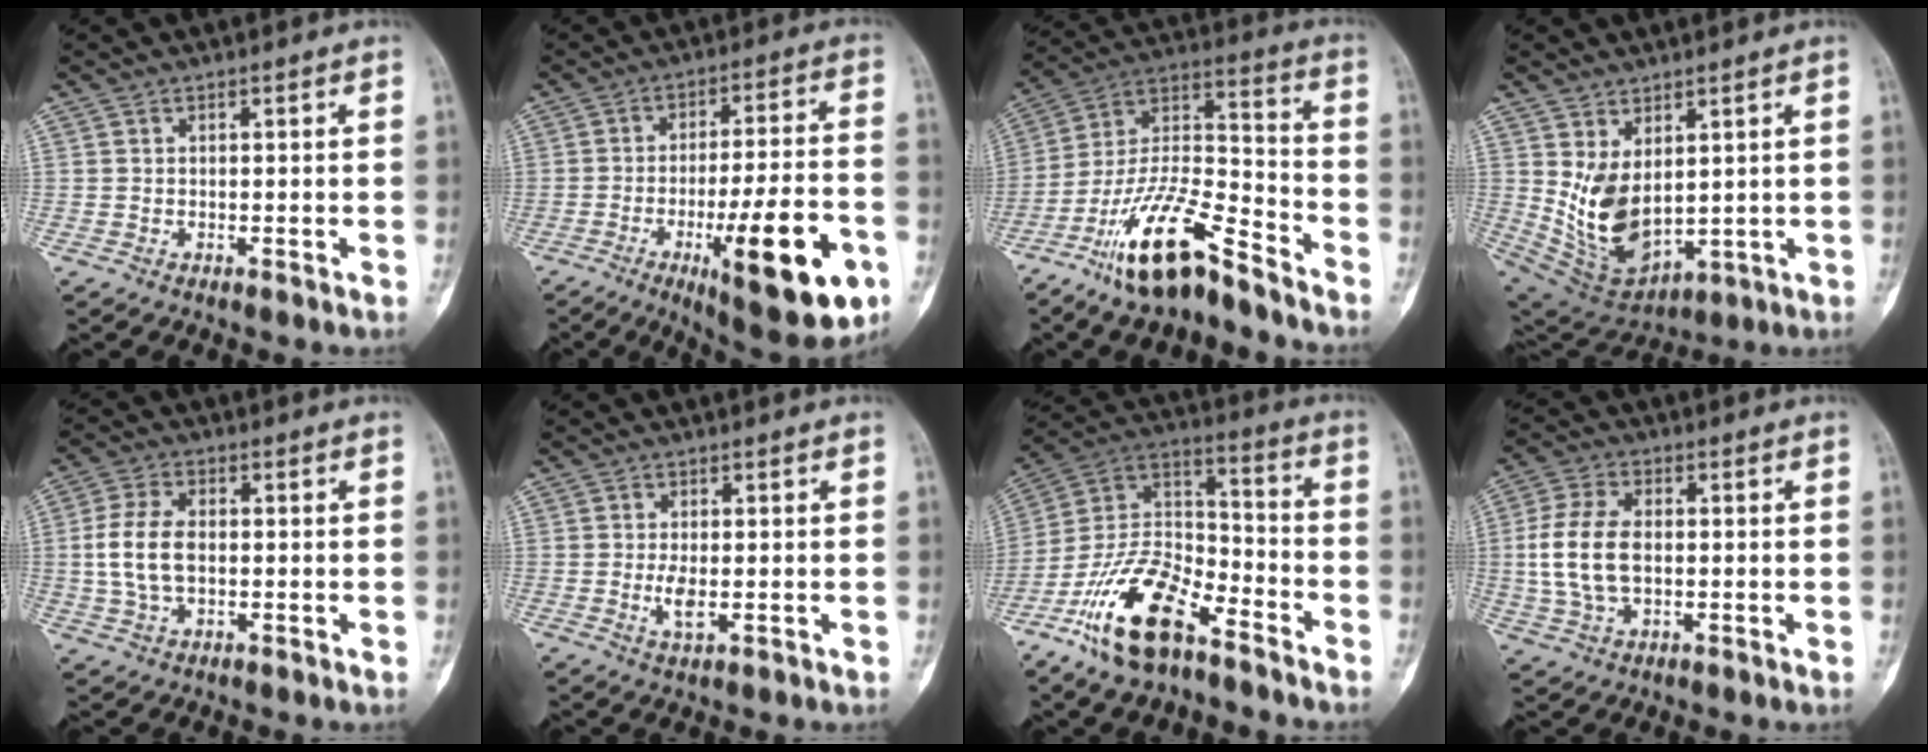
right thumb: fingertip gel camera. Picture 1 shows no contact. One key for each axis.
{"total": 20.8, "fx": -8.0, "fy": 5.4, "fz": 18.4, "tx": -0.251, "ty": 0.018, "tz": -0.107}
{"total": 16.9, "fx": -11.7, "fy": 4.6, "fz": 11.4, "tx": -0.208, "ty": 0.080, "tz": -0.214}
{"total": 11.8, "fx": 2.2, "fy": 7.0, "fz": 9.3, "tx": -0.152, "ty": -0.025, "tz": 0.072}
{"total": 8.5, "fx": -0.2, "fy": 5.0, "fz": 6.9, "tx": -0.142, "ty": 0.009, "tz": -0.006}
{"total": 3.2, "fx": -0.4, "fy": 1.2, "fz": 2.9, "tx": -0.060, "ty": -0.008, "tz": -0.007}
{"total": 18.5, "fx": -11.4, "fy": 8.3, "fz": 12.1, "tx": -0.216, "ty": 0.077, "tz": -0.213}
{"total": 10.9, "fx": -0.1, "fy": 6.5, "fz": 8.8, "tx": -0.184, "ty": 0.009, "tz": -0.002}